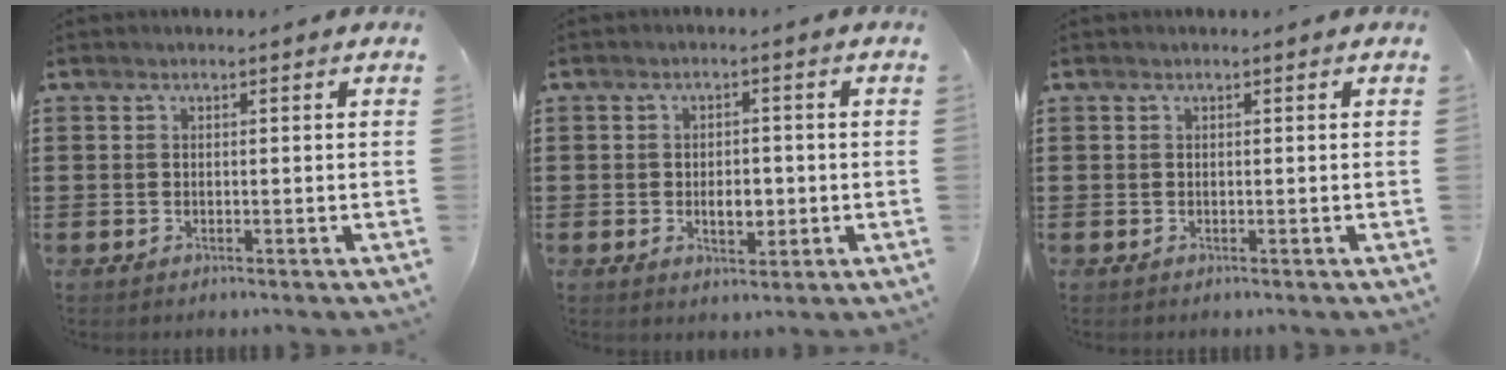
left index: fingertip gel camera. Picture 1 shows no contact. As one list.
[{"total": 4.0, "force": [-0.7, 2.2, 3.3], "torque": [-0.056, 0.002, -0.016]}, {"total": 0.0}]